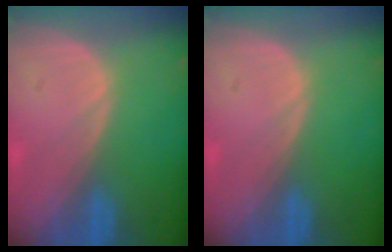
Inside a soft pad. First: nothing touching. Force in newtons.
{"total": 0.0}